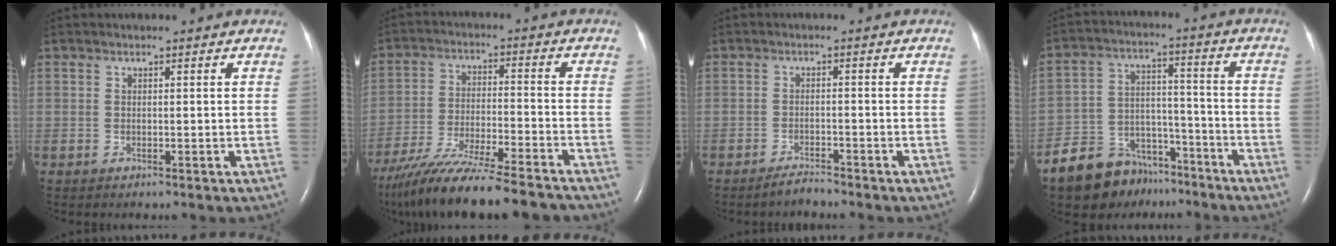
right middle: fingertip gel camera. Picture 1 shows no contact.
{"total": 18.6, "force": [-16.0, 1.5, 9.4], "torque": [-0.169, -0.028, -0.263]}
{"total": 2.0, "force": [-2.0, 0.0, 0.4], "torque": [-0.009, -0.007, -0.035]}
{"total": 13.2, "force": [-10.3, 7.4, 3.7], "torque": [-0.065, 0.035, -0.168]}